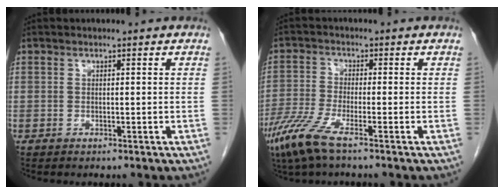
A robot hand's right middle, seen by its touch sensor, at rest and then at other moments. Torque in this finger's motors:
{"motor_torque": [1.21, -0.93, 0.49, 0.16]}